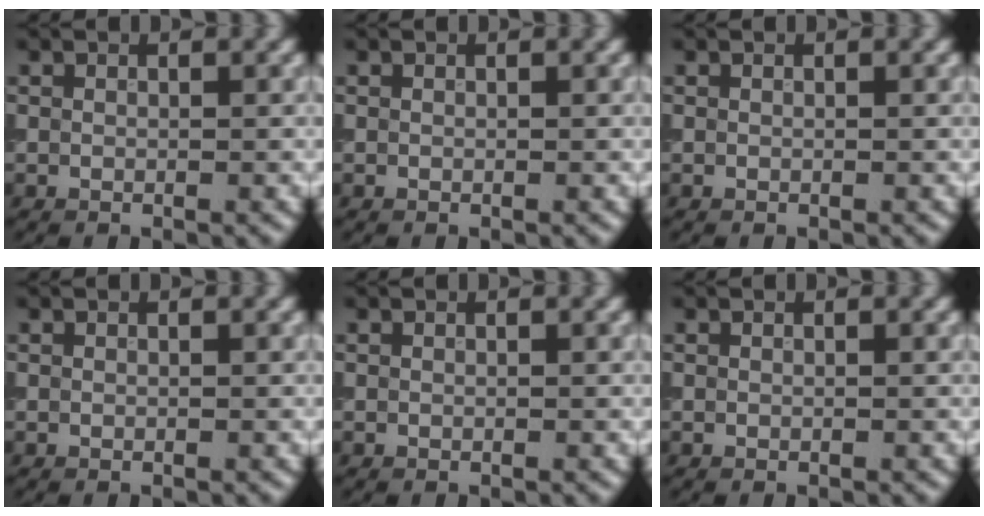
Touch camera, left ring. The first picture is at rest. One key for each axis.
{"total": 0.0}
{"total": 0.0}
{"total": 0.0}
{"total": 0.0}
{"total": 0.0}